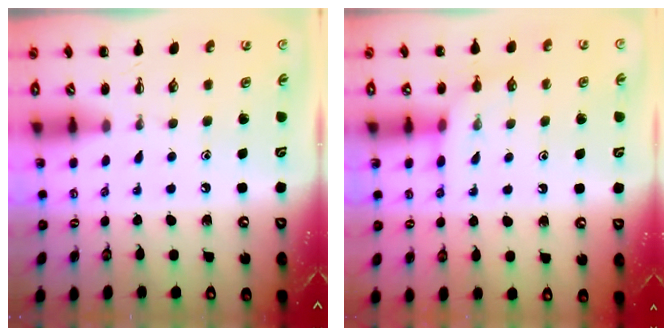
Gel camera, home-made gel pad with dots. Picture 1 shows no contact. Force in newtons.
{"total": 8.4, "press": 8.4, "slide": 0.5}